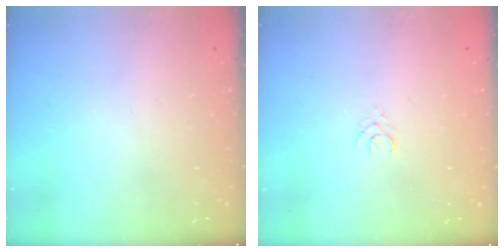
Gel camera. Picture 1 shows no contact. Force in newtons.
{"total": 1.5, "press": 1.5, "slide": 0.2}